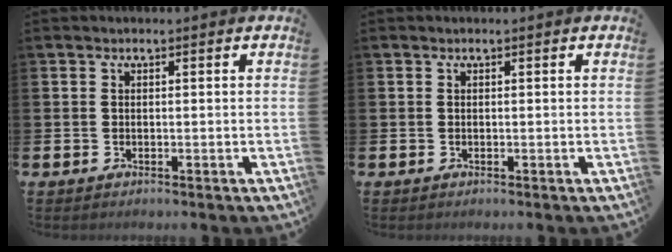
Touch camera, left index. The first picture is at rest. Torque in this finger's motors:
{"motor_torque": [-0.02, 0.11, -0.01, 0.00]}